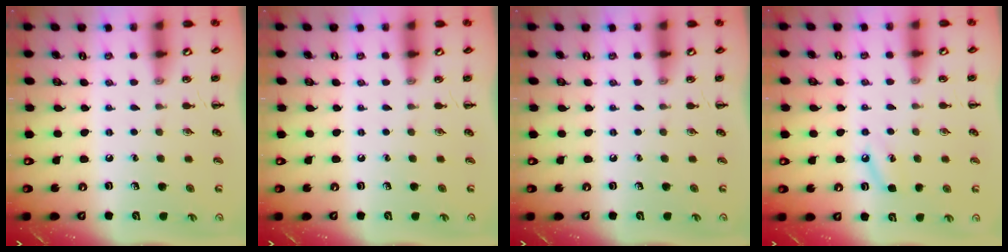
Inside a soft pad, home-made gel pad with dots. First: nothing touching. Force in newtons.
{"total": 0.0}
{"total": 0.0}
{"total": 4.3, "press": 4.0, "slide": 1.6}